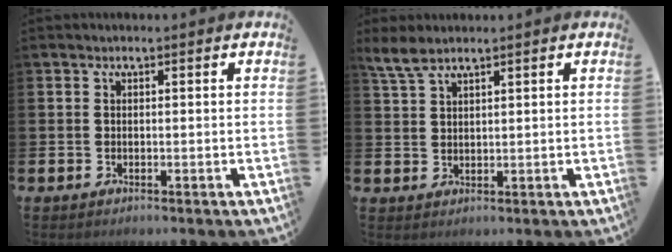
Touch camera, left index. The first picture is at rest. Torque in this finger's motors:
{"motor_torque": [0.17, -0.05, 0.04, 0.04]}